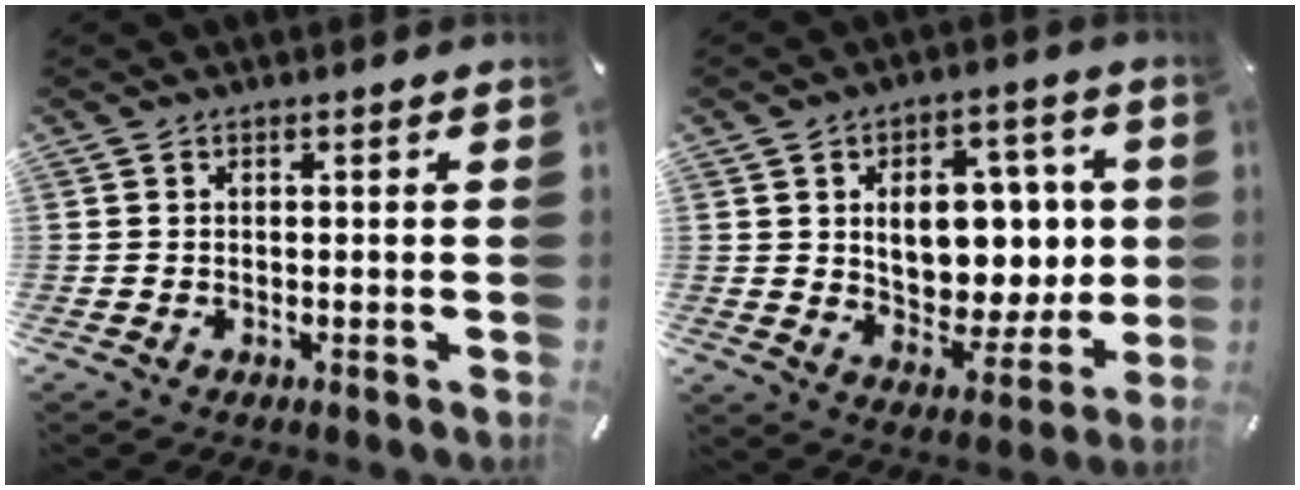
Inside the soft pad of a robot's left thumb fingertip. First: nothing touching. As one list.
[{"total": 13.9, "force": [2.7, 10.0, 9.3], "torque": [-0.114, -0.012, 0.052]}]